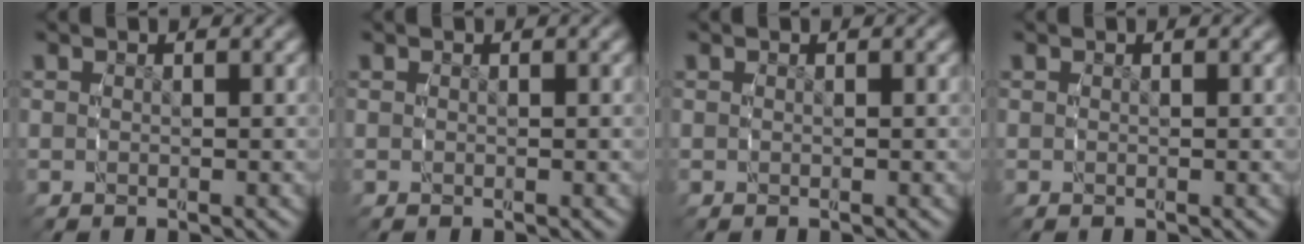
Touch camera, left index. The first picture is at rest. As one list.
[{"total": 0.0}, {"total": 0.0}, {"total": 0.0}]